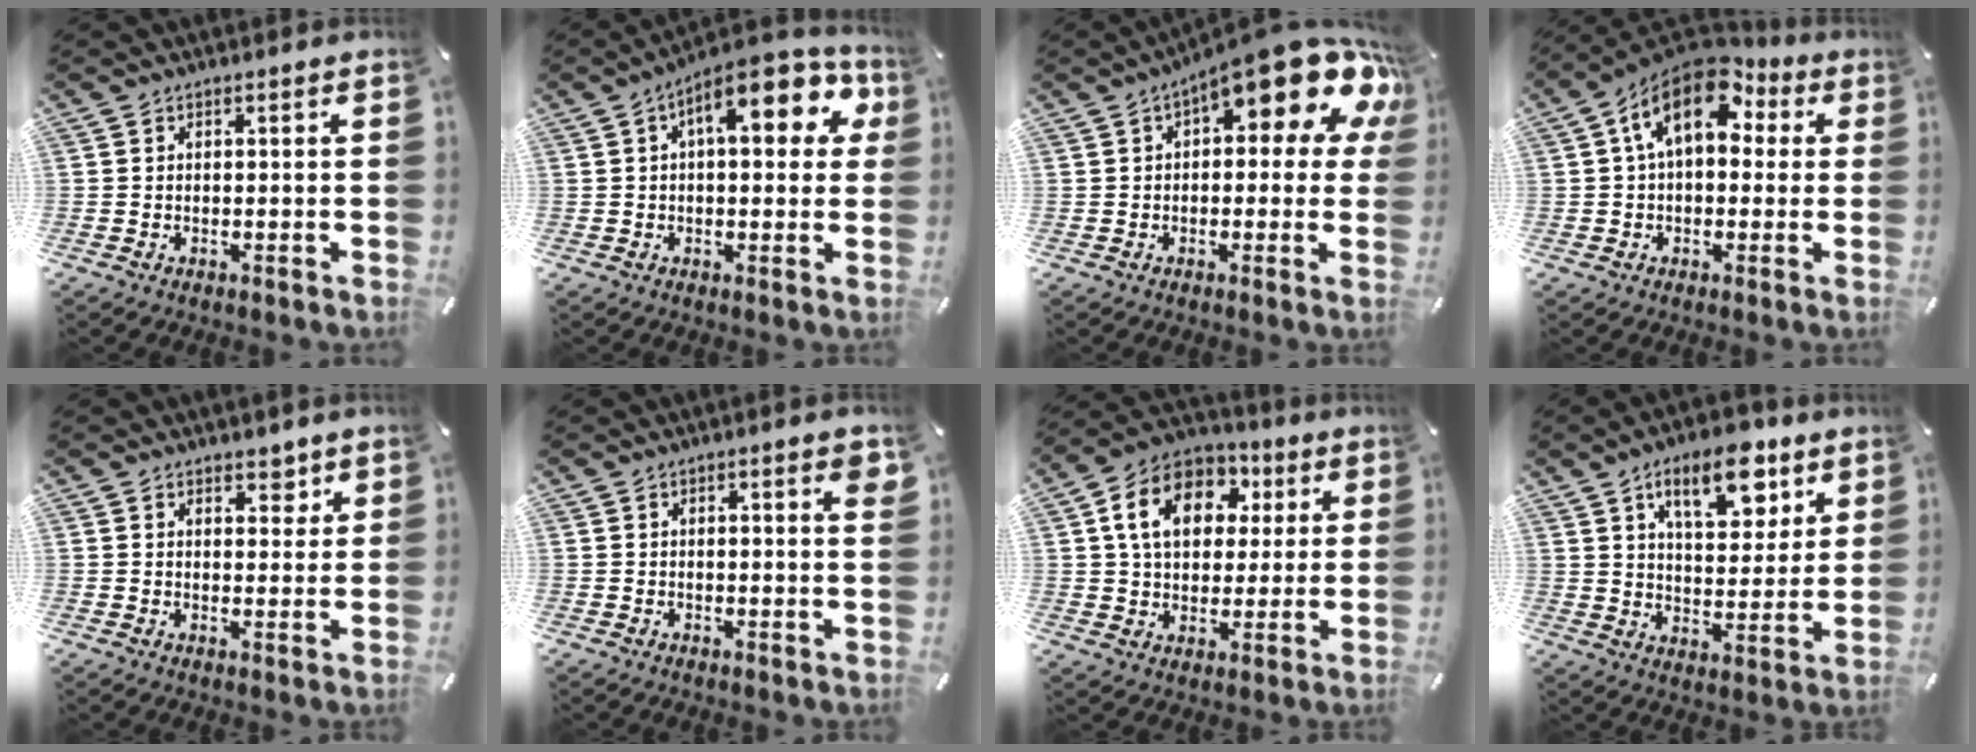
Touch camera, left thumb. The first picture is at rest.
{"total": 14.4, "force": [5.2, 6.3, 11.9], "torque": [-0.161, -0.020, 0.083]}
{"total": 17.3, "force": [9.0, 6.1, 13.4], "torque": [-0.183, -0.065, 0.148]}
{"total": 14.2, "force": [5.2, 8.4, 10.2], "torque": [-0.190, -0.011, 0.088]}
{"total": 3.8, "force": [2.7, 2.3, 1.2], "torque": [0.000, -0.015, 0.041]}
{"total": 2.6, "force": [1.0, 0.4, 2.3], "torque": [-0.038, -0.002, 0.014]}
{"total": 13.6, "force": [4.1, 10.5, 7.6], "torque": [-0.139, 0.002, 0.076]}
{"total": 15.1, "force": [8.3, 7.5, 10.0], "torque": [-0.132, -0.035, 0.138]}